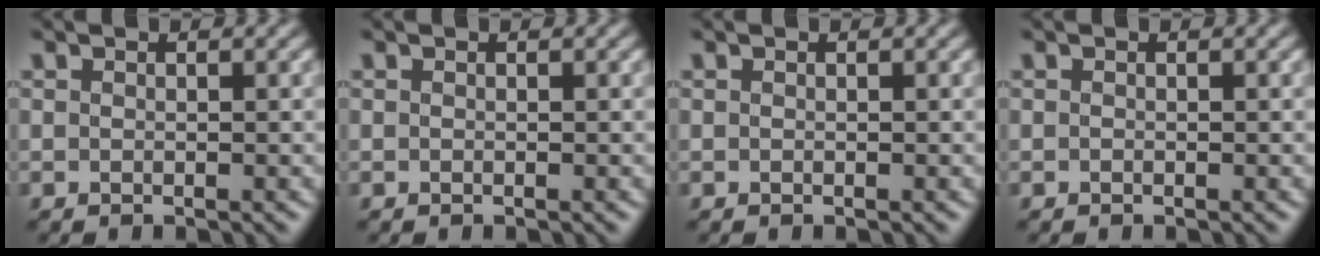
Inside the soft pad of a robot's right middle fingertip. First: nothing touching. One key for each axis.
{"total": 0.0}
{"total": 0.0}
{"total": 0.0}